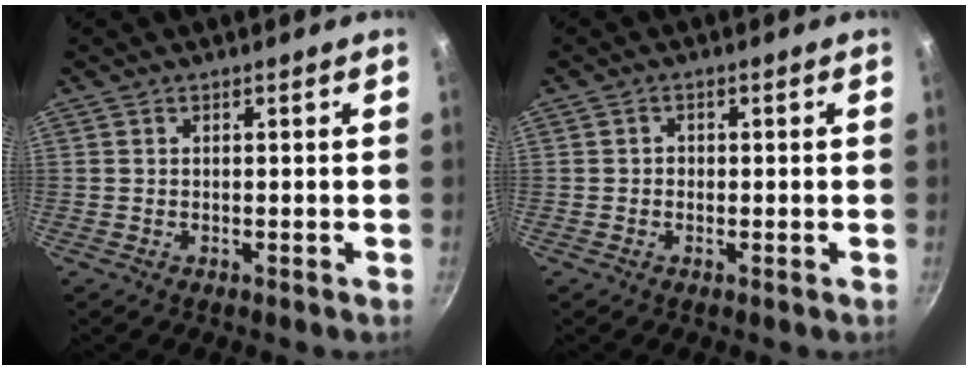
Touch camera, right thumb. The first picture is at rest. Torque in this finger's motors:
{"motor_torque": [-0.73, -0.06, -0.08, 0.26, -0.01]}